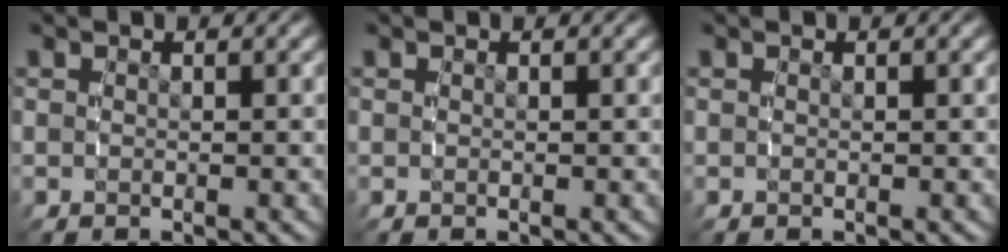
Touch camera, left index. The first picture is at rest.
{"total": 0.0}
{"total": 0.0}